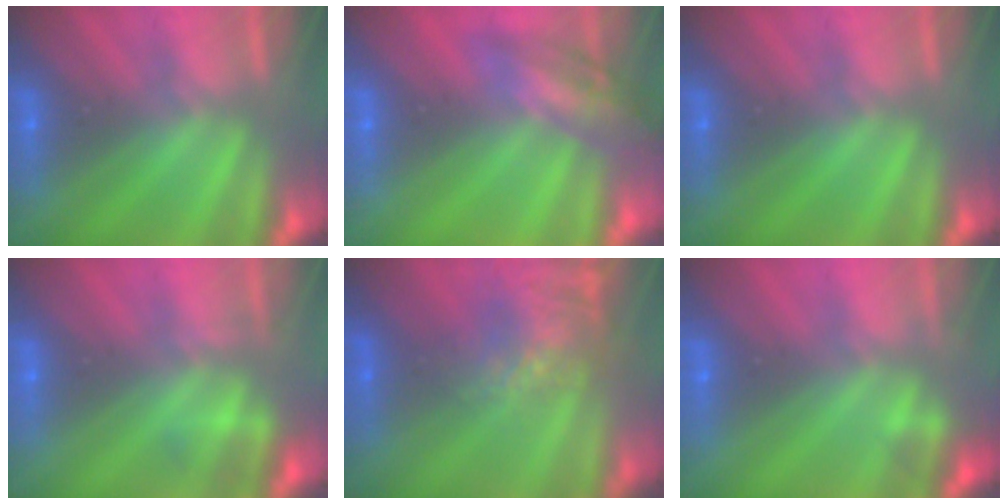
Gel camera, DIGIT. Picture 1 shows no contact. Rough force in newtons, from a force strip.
{"total": 2.3}
{"total": 0.0}
{"total": 2.2}
{"total": 10.3}
{"total": 2.2}